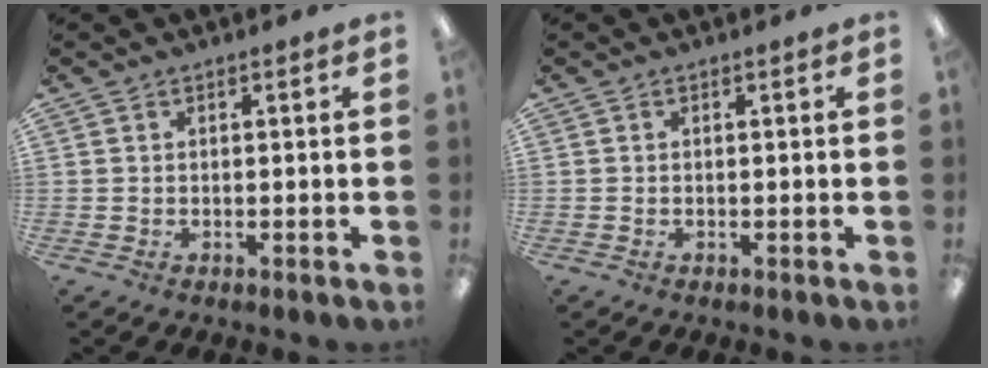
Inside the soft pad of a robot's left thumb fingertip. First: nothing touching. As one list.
[{"total": 0.0}]